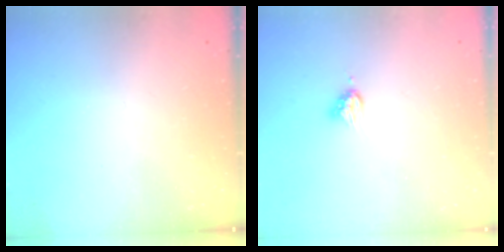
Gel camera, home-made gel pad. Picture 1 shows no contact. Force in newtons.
{"total": 4.6, "press": 4.6, "slide": 0.4}